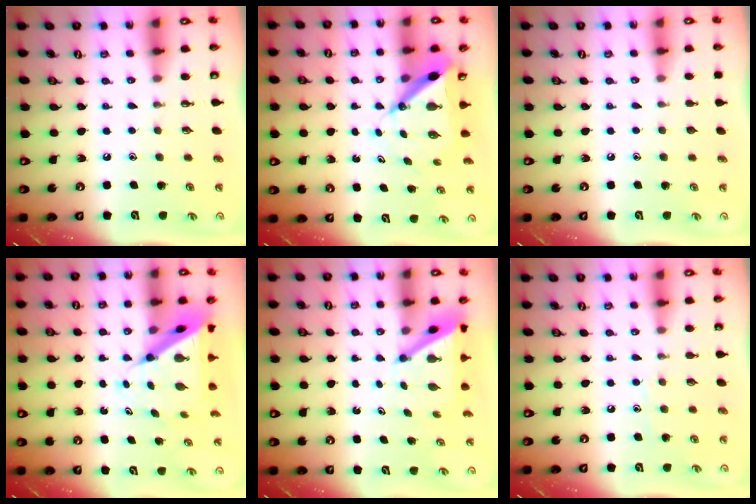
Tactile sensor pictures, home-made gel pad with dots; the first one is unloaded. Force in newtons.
{"total": 7.4, "press": 7.4, "slide": 0.5}
{"total": 0.0}
{"total": 8.7, "press": 8.7, "slide": 0.8}
{"total": 6.1, "press": 6.1, "slide": 0.3}
{"total": 5.7, "press": 5.6, "slide": 0.7}